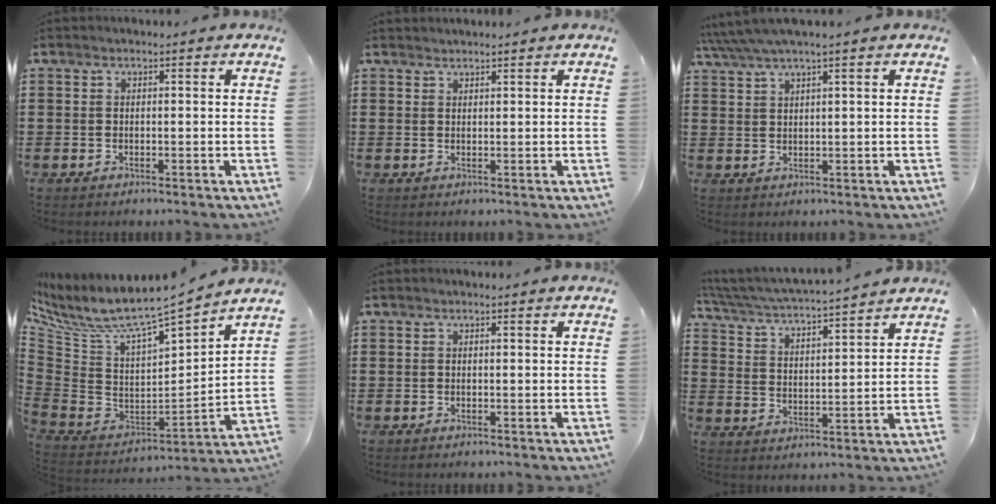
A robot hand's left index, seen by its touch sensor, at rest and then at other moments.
{"total": 1.0, "force": [1.0, 0.1, 0.0], "torque": [-0.002, -0.001, 0.021]}
{"total": 2.8, "force": [2.1, -0.3, 1.8], "torque": [-0.041, -0.001, 0.038]}
{"total": 6.0, "force": [4.8, 1.2, 3.4], "torque": [-0.090, -0.051, 0.073]}
{"total": 0.0}
{"total": 4.1, "force": [3.9, -0.2, 1.1], "torque": [-0.044, -0.031, 0.061]}